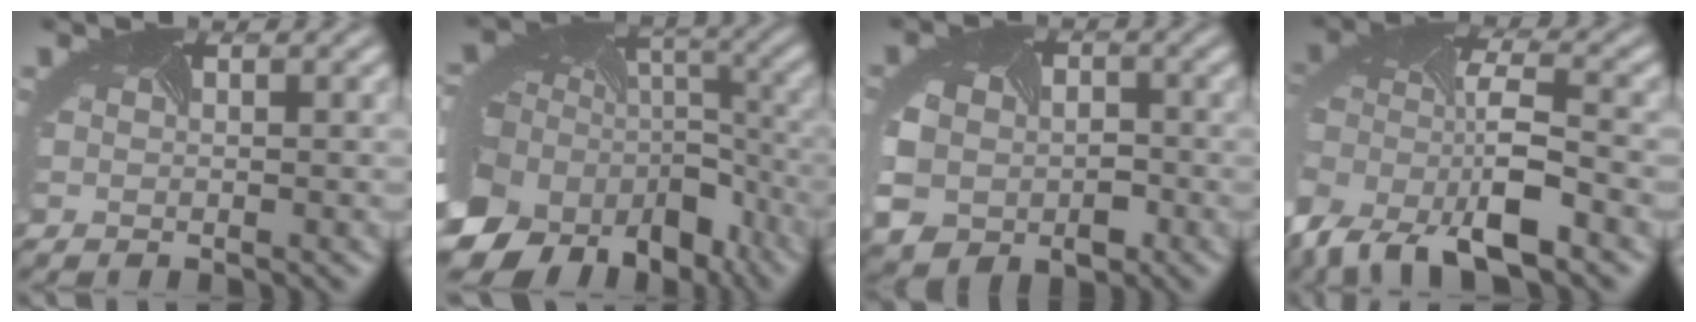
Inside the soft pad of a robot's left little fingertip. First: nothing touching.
{"total": 21.1, "force": [-9.5, 14.7, 11.8], "torque": [-0.245, -0.059, -0.111]}
{"total": 6.9, "force": [-2.1, 5.4, 3.7], "torque": [-0.082, -0.024, -0.029]}
{"total": 10.3, "force": [-6.2, 4.2, 7.2], "torque": [-0.139, -0.020, -0.112]}